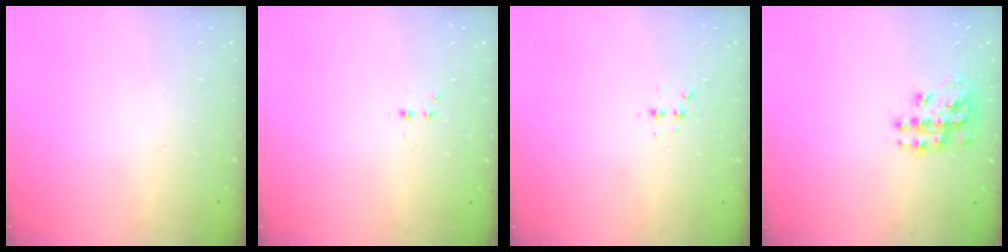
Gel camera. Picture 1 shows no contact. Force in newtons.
{"total": 2.2, "press": 1.9, "slide": 1.0}
{"total": 2.8, "press": 2.8, "slide": 0.7}
{"total": 11.7, "press": 11.6, "slide": 0.8}